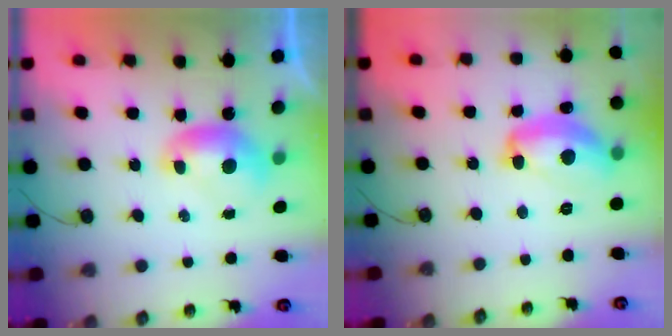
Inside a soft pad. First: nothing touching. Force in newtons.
{"total": 10.5, "press": 10.5, "slide": 1.0}